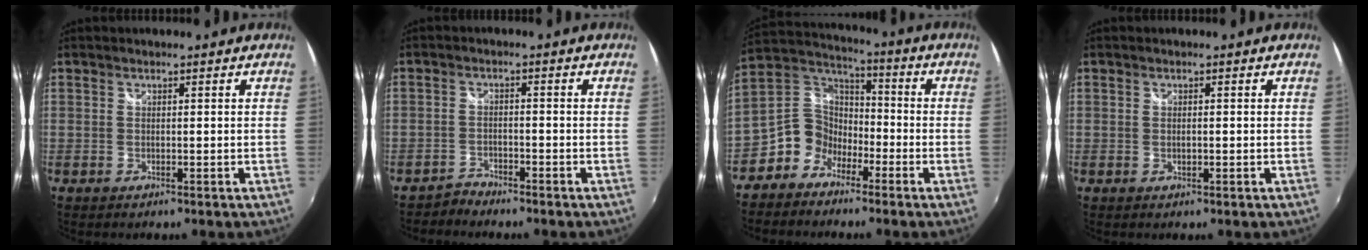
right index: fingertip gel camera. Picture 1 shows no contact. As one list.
[{"total": 2.6, "force": [-2.5, 0.8, 0.0], "torque": [-0.004, 0.002, -0.050]}, {"total": 8.8, "force": [-5.1, 6.8, 2.4], "torque": [-0.058, 0.035, -0.116]}, {"total": 0.6, "force": [-0.1, 0.4, 0.4], "torque": [-0.009, 0.000, -0.002]}]